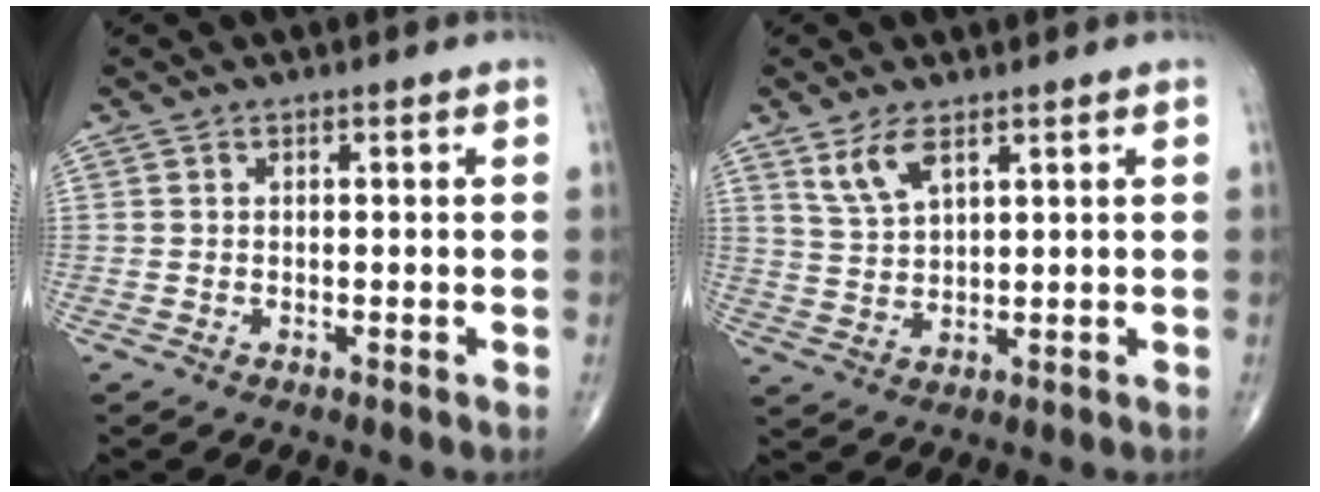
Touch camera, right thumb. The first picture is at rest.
{"total": 5.5, "force": [3.3, 2.2, 3.7], "torque": [-0.074, -0.016, 0.074]}